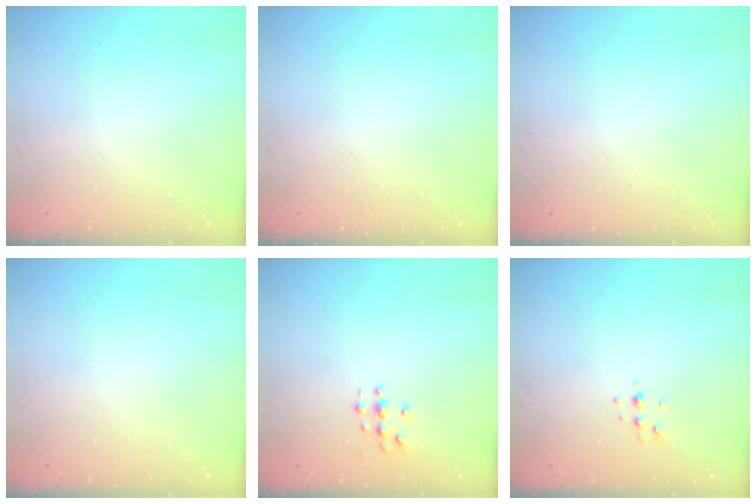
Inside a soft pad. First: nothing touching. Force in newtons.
{"total": 0.0}
{"total": 0.0}
{"total": 0.0}
{"total": 2.8, "press": 2.8, "slide": 0.3}
{"total": 3.8, "press": 3.8, "slide": 0.7}